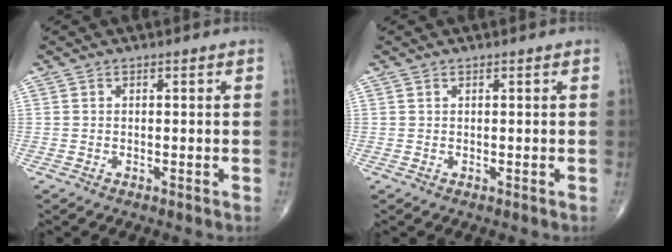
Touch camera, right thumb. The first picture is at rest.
{"total": 0.0}